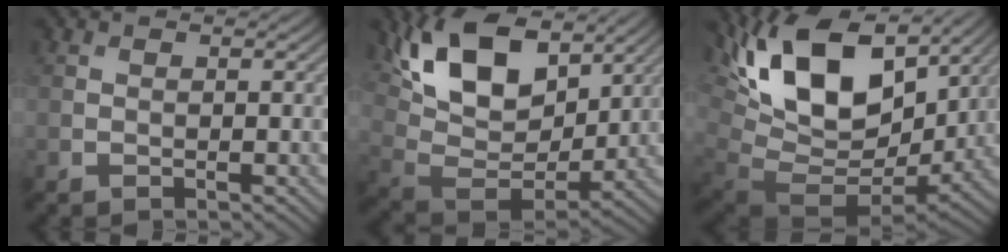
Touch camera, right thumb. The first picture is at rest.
{"total": 15.7, "force": [8.0, 8.6, 10.5], "torque": [-0.225, 0.015, 0.141]}
{"total": 17.5, "force": [6.3, 10.1, 12.8], "torque": [-0.268, 0.013, 0.117]}